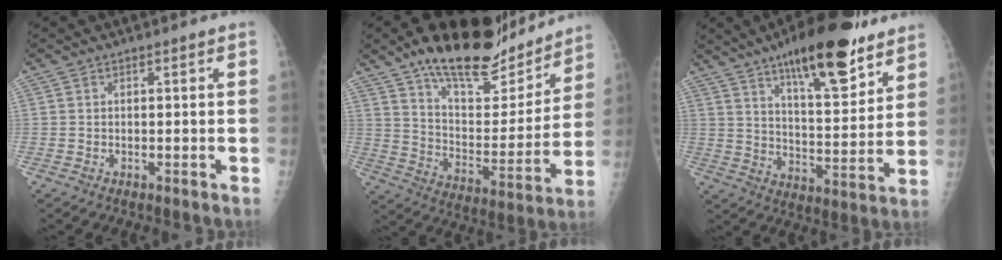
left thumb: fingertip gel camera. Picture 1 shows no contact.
{"total": 25.0, "force": [18.5, 9.8, 13.6], "torque": [-0.167, -0.075, 0.293]}
{"total": 19.8, "force": [12.8, 6.1, 13.7], "torque": [-0.174, -0.065, 0.201]}